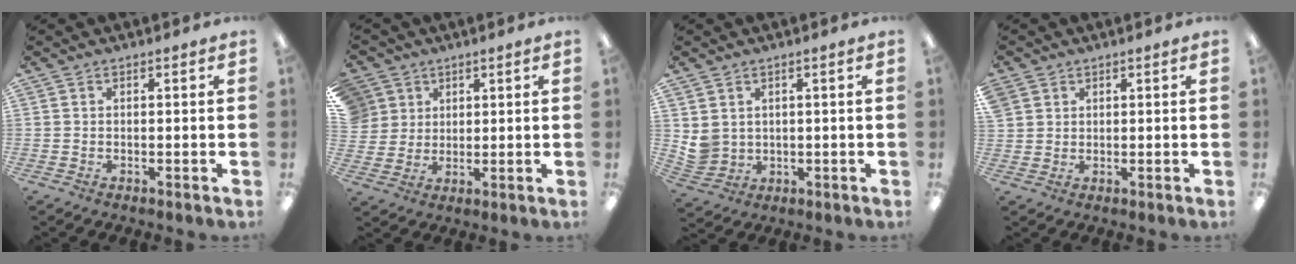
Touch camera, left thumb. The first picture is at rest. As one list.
[{"total": 6.8, "force": [3.5, 5.9, 0.1], "torque": [-0.017, -0.010, 0.070]}, {"total": 4.2, "force": [1.6, 3.7, 0.8], "torque": [-0.034, -0.005, 0.034]}, {"total": 2.5, "force": [1.6, 2.0, 0.2], "torque": [-0.009, 0.002, 0.032]}]